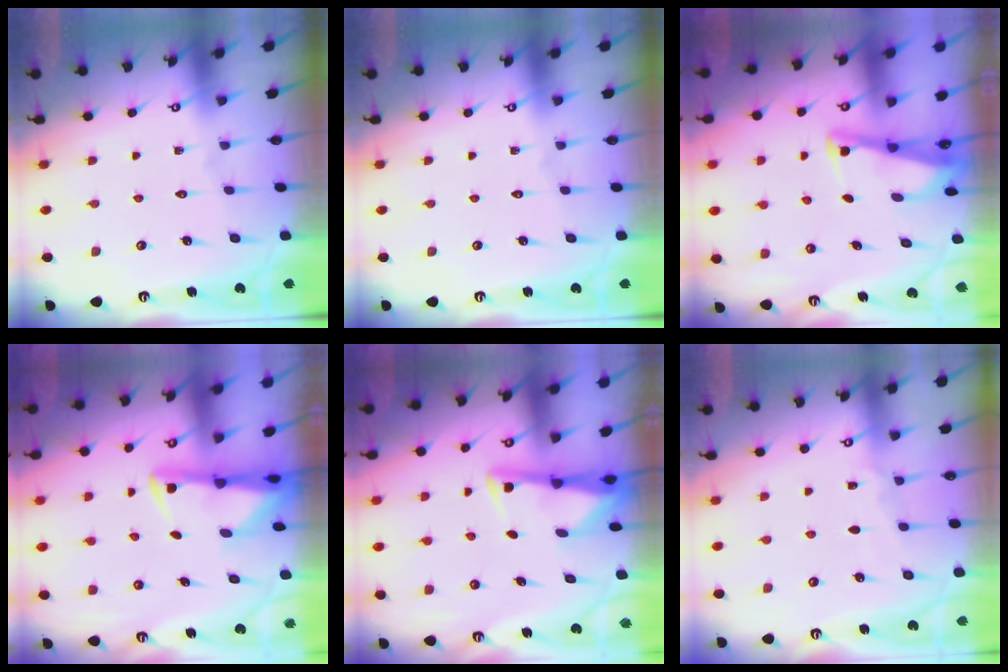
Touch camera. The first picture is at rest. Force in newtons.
{"total": 0.0}
{"total": 2.8, "press": 2.8, "slide": 0.3}
{"total": 3.0, "press": 2.9, "slide": 0.4}
{"total": 3.0, "press": 2.9, "slide": 0.4}
{"total": 3.0, "press": 3.0, "slide": 0.3}